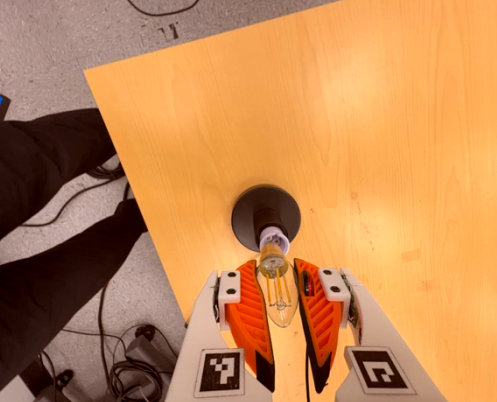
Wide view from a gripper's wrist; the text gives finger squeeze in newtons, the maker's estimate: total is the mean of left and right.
{"total": 21.5, "left": 25.5, "right": 17.5}